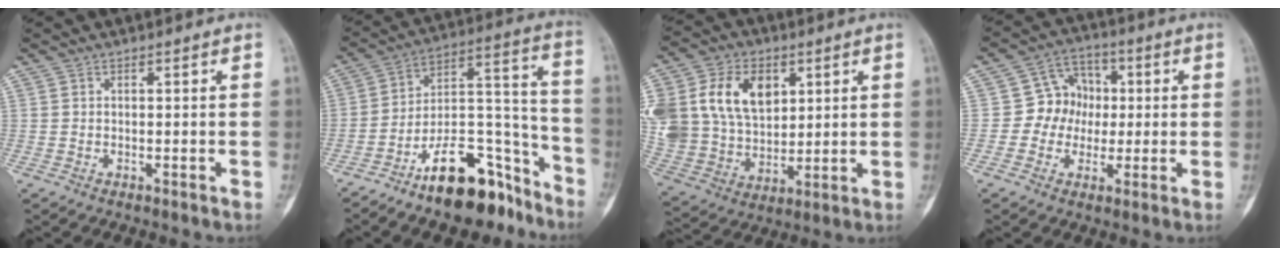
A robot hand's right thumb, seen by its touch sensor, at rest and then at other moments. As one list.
[{"total": 18.2, "force": [-12.8, 7.6, 10.5], "torque": [-0.127, 0.119, -0.213]}, {"total": 23.8, "force": [7.5, 17.1, 14.8], "torque": [-0.312, 0.020, 0.156]}, {"total": 8.5, "force": [0.0, 7.7, 3.5], "torque": [-0.005, 0.019, -0.012]}]